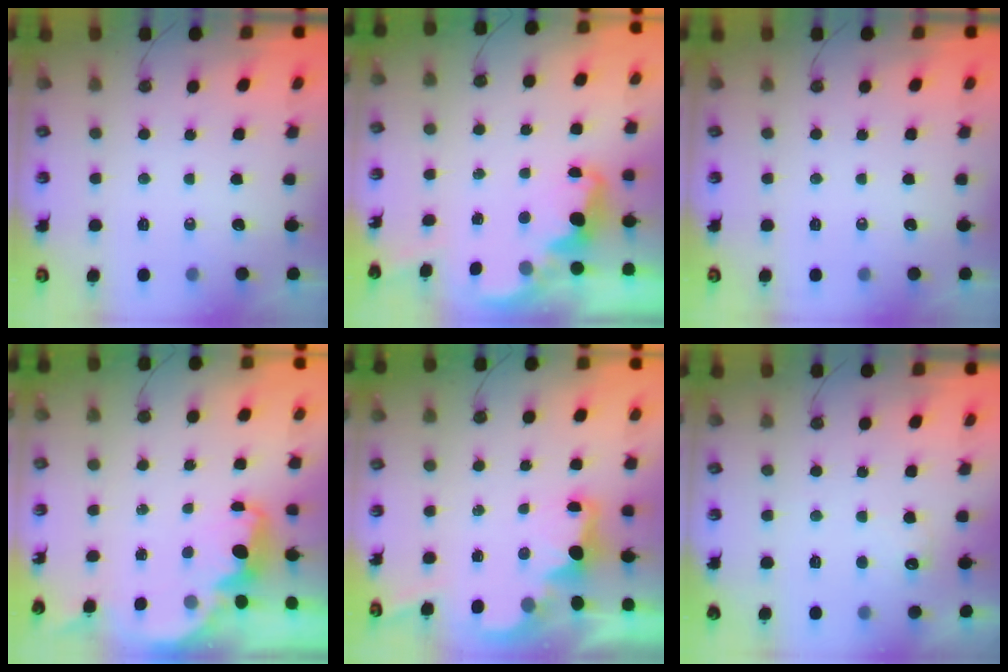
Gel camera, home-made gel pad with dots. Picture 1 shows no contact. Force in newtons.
{"total": 2.5, "press": 2.4, "slide": 0.5}
{"total": 0.0}
{"total": 2.3, "press": 2.2, "slide": 0.6}
{"total": 2.1, "press": 1.9, "slide": 0.8}
{"total": 6.6, "press": 6.6, "slide": 0.5}